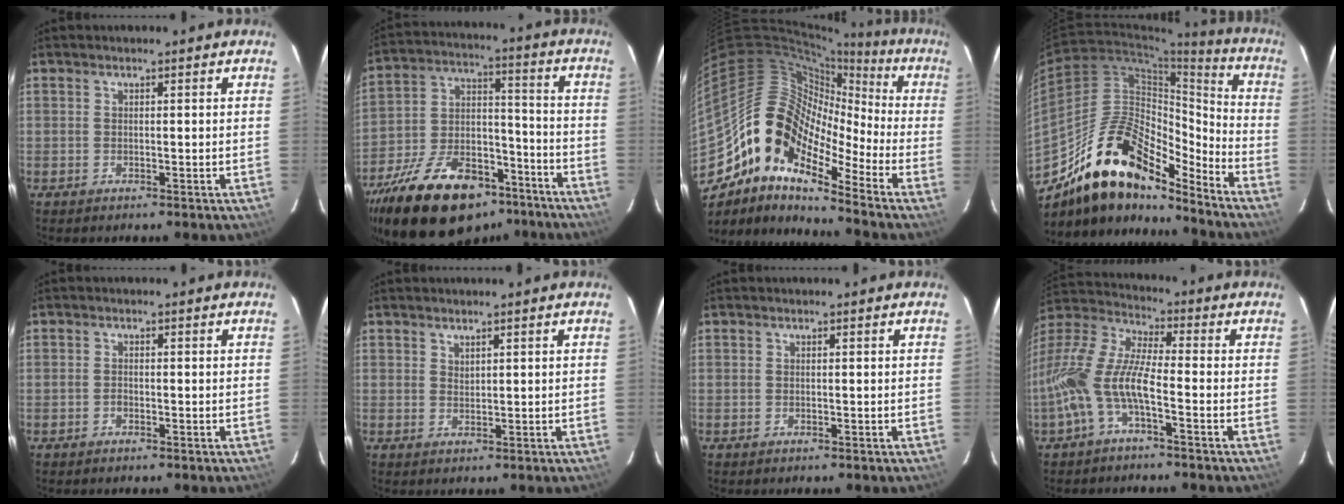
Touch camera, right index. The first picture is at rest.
{"total": 26.0, "force": [-17.8, 12.8, 14.0], "torque": [-0.278, 0.009, -0.269]}
{"total": 15.2, "force": [-8.4, 7.9, 9.9], "torque": [-0.162, 0.010, -0.182]}
{"total": 20.1, "force": [-15.8, 7.2, 10.0], "torque": [-0.174, 0.022, -0.281]}
{"total": 0.8, "force": [-0.5, 0.5, 0.3], "torque": [-0.006, 0.002, -0.011]}
{"total": 1.1, "force": [1.0, 0.4, 0.3], "torque": [-0.003, 0.001, 0.019]}
{"total": 0.0}
{"total": 13.3, "force": [-4.7, 3.7, 11.8], "torque": [-0.249, -0.001, -0.101]}